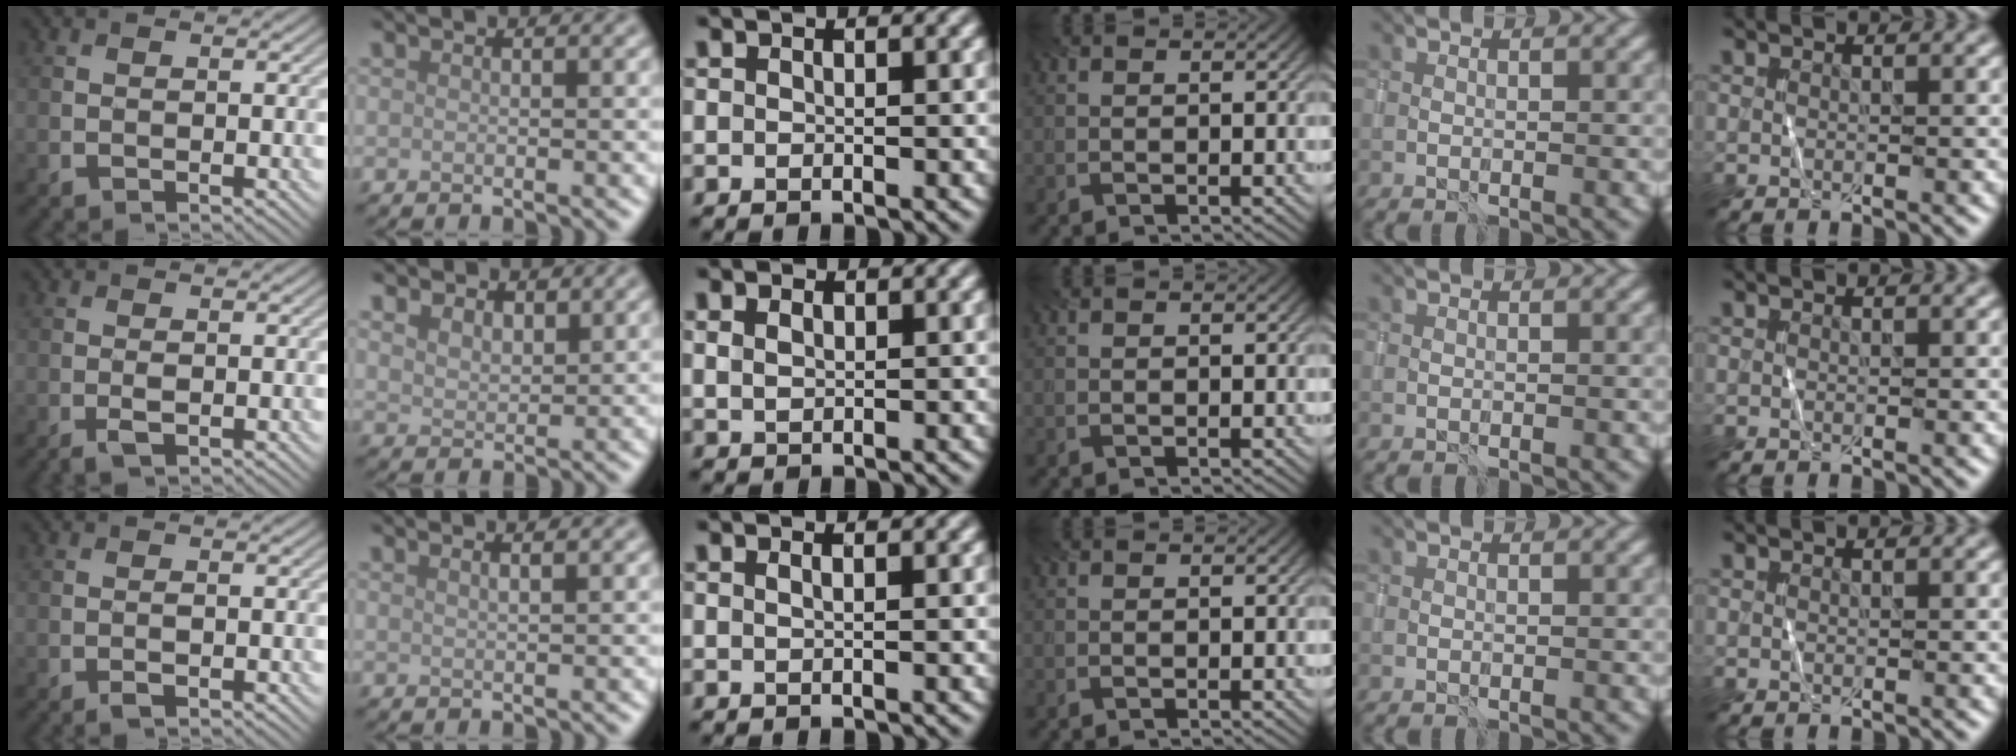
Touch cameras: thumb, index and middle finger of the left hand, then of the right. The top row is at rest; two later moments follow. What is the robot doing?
{"motion": "wrap", "object": "sponge"}